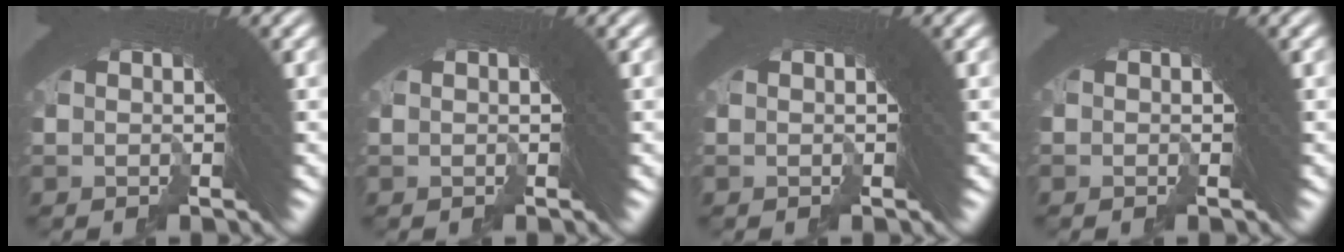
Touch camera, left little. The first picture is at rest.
{"total": 1.1, "force": [0.7, -0.7, 0.5], "torque": [0.011, 0.015, 0.009]}
{"total": 0.0}
{"total": 0.0}